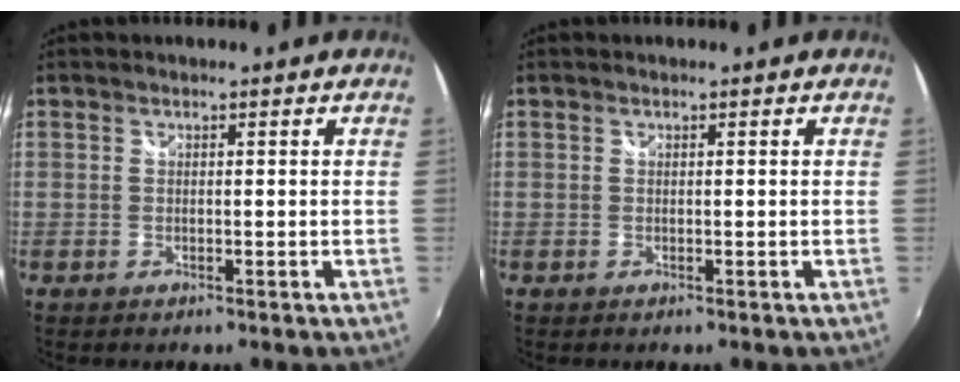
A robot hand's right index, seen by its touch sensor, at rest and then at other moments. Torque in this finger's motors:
{"motor_torque": [0.09, 0.03, 0.05, 0.01]}